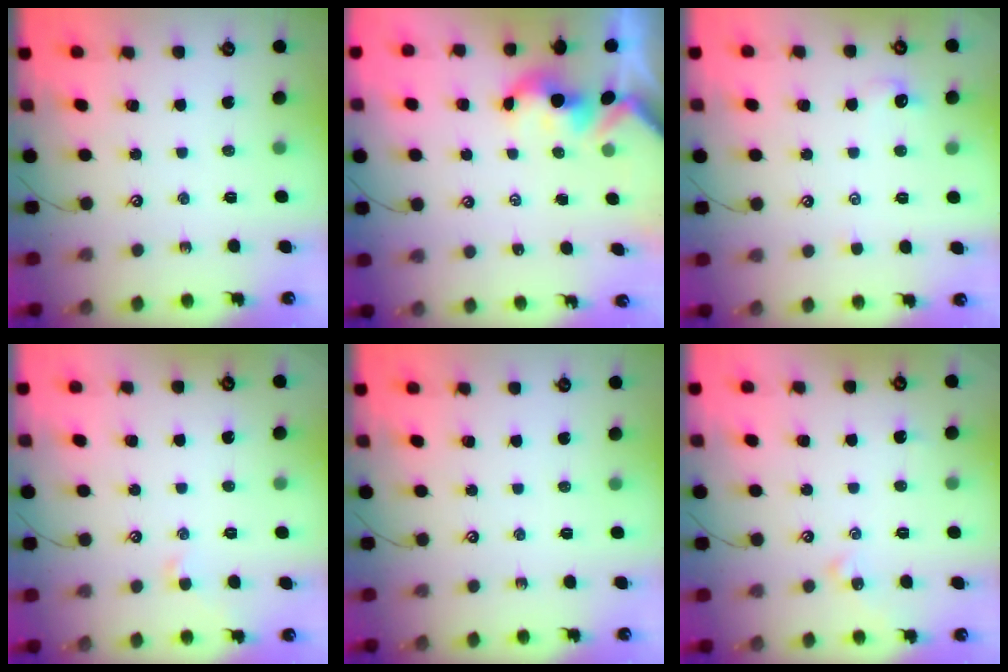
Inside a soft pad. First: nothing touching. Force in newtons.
{"total": 1.7, "press": 1.7, "slide": 0.2}
{"total": 1.9, "press": 1.8, "slide": 0.4}
{"total": 0.0}
{"total": 0.0}
{"total": 1.8, "press": 1.7, "slide": 0.6}